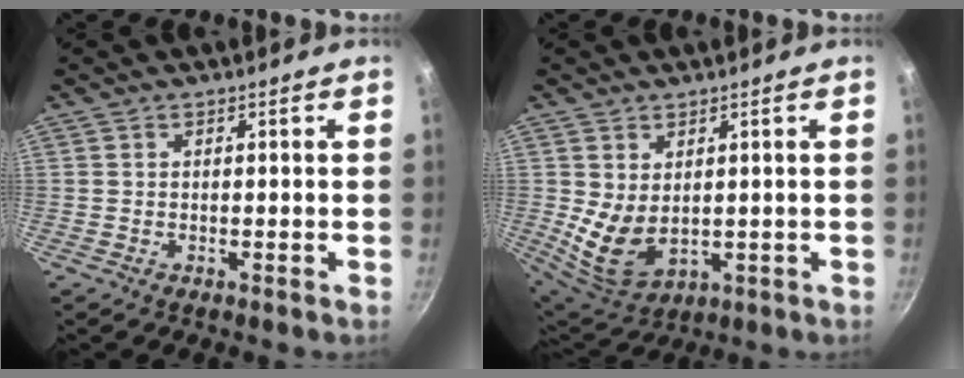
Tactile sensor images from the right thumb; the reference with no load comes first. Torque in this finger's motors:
{"motor_torque": [-0.47, 0.91, 0.53, 0.66, 0.10]}